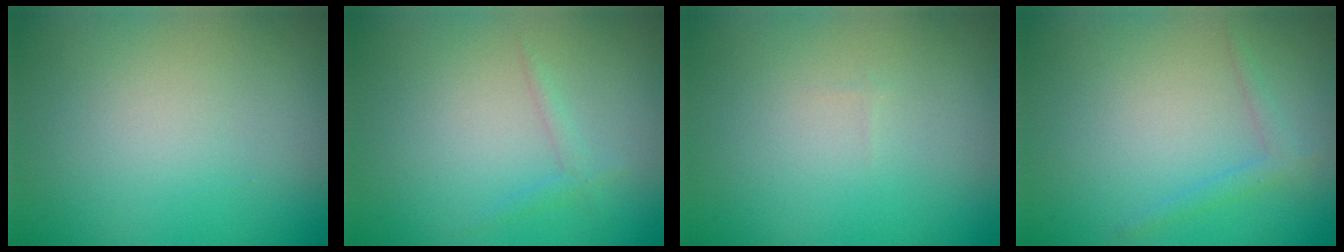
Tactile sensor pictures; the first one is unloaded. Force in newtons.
{"total": 0.9, "press": 0.9, "slide": 0.1}
{"total": 0.0}
{"total": 1.3, "press": 1.2, "slide": 0.1}